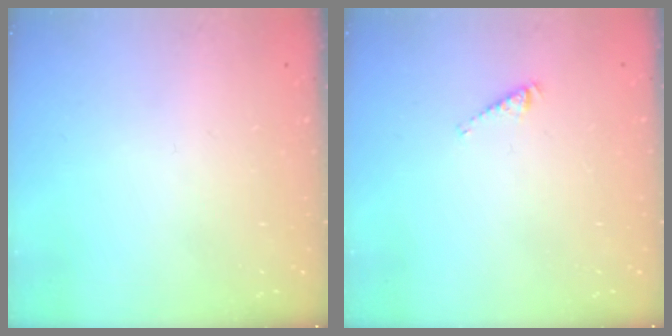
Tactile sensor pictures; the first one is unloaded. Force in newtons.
{"total": 3.0, "press": 2.9, "slide": 0.4}